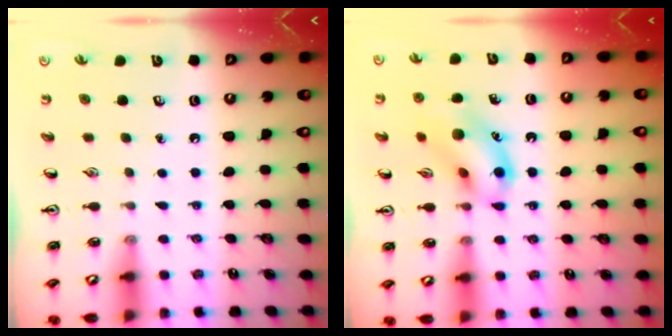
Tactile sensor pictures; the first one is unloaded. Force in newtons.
{"total": 11.8, "press": 11.7, "slide": 1.1}